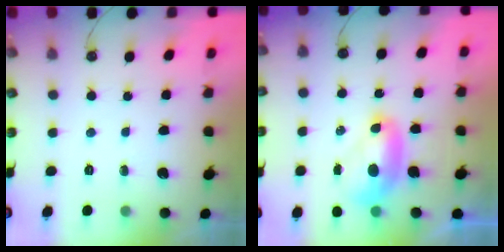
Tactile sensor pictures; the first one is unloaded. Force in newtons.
{"total": 1.8, "press": 1.8, "slide": 0.3}